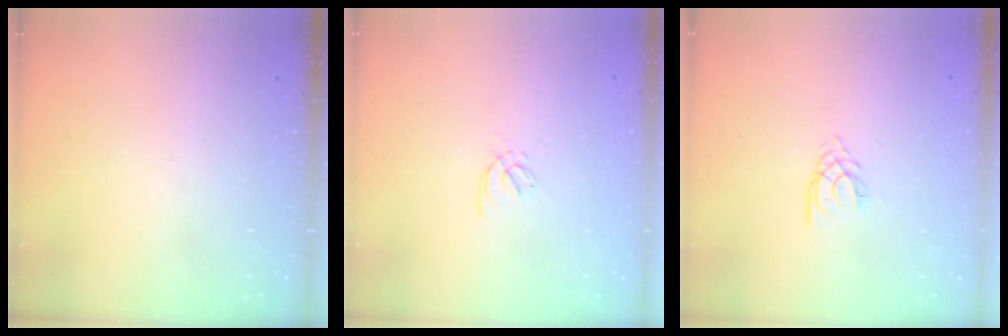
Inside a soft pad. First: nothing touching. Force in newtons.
{"total": 2.0, "press": 1.9, "slide": 0.6}
{"total": 2.1, "press": 2.1, "slide": 0.3}